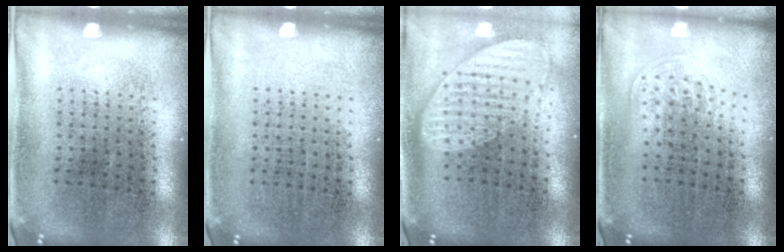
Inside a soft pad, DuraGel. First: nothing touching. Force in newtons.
{"total": 0.0}
{"total": 1.8, "press": 1.5, "slide": 1.0}
{"total": 0.9, "press": 0.6, "slide": 0.7}